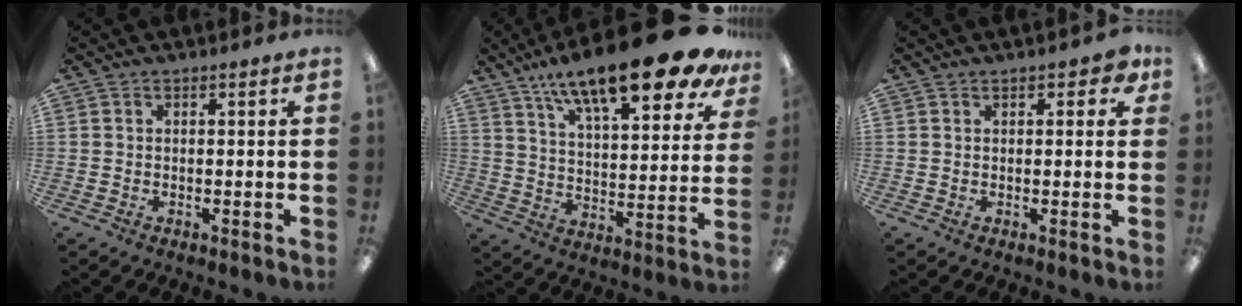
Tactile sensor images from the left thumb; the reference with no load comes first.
{"total": 20.6, "force": [15.6, 5.1, 12.5], "torque": [-0.195, -0.103, 0.256]}
{"total": 2.9, "force": [1.5, 1.5, 1.9], "torque": [-0.024, -0.001, 0.024]}